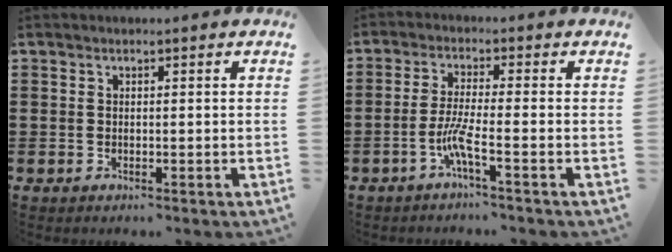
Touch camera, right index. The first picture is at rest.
{"total": 5.1, "force": [-2.4, 0.0, 4.5], "torque": [-0.105, -0.014, -0.053]}